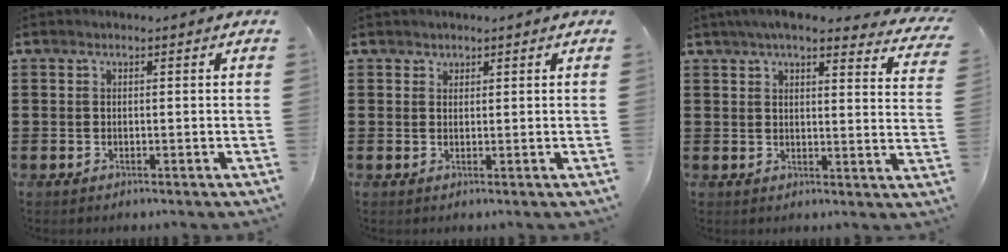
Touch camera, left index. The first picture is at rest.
{"total": 0.9, "force": [0.7, 0.5, 0.0], "torque": [-0.002, 0.001, 0.015]}
{"total": 5.7, "force": [4.9, 0.7, 2.9], "torque": [-0.064, -0.013, 0.087]}